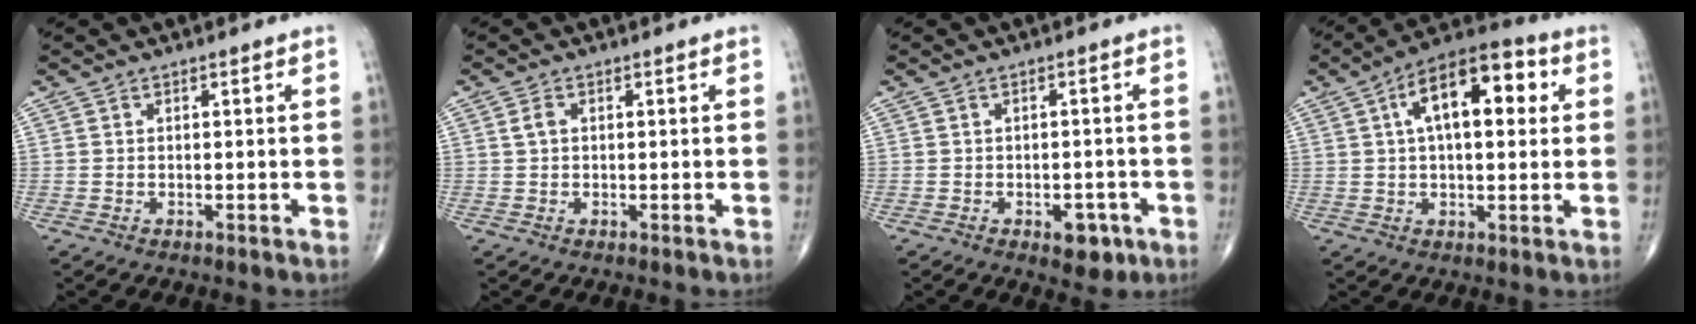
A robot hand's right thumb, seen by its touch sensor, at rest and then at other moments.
{"total": 1.7, "force": [0.3, 1.1, 1.2], "torque": [-0.025, 0.005, 0.007]}
{"total": 4.6, "force": [-2.1, 2.6, 3.1], "torque": [-0.020, 0.007, -0.022]}
{"total": 14.8, "force": [4.0, 7.1, 12.4], "torque": [-0.178, 0.026, 0.054]}